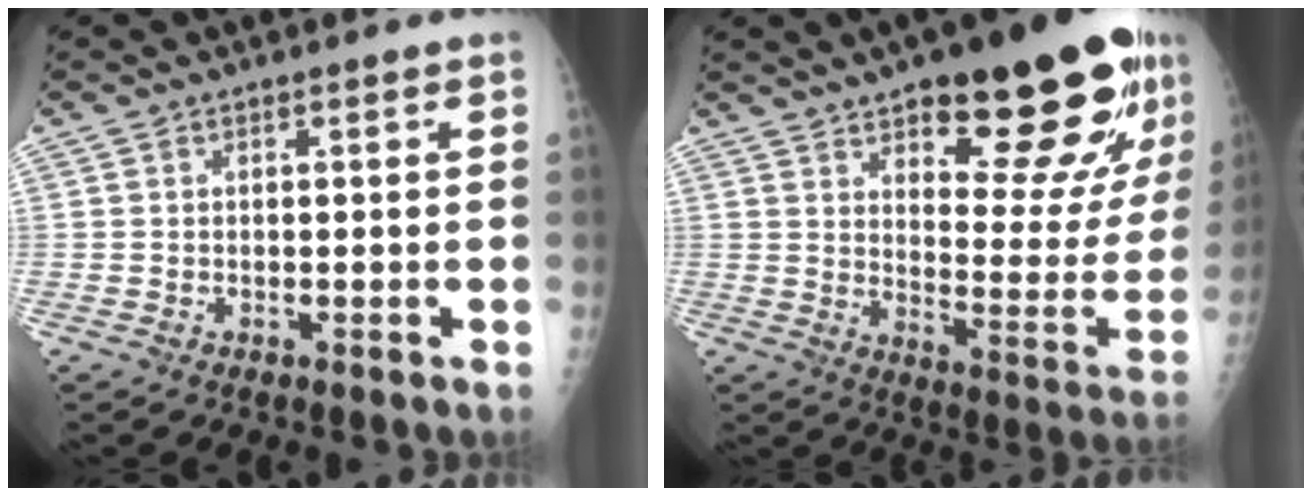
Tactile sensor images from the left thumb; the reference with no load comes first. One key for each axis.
{"total": 25.8, "fx": 15.4, "fy": 8.0, "fz": 19.1, "tx": -0.220, "ty": -0.067, "tz": 0.220}